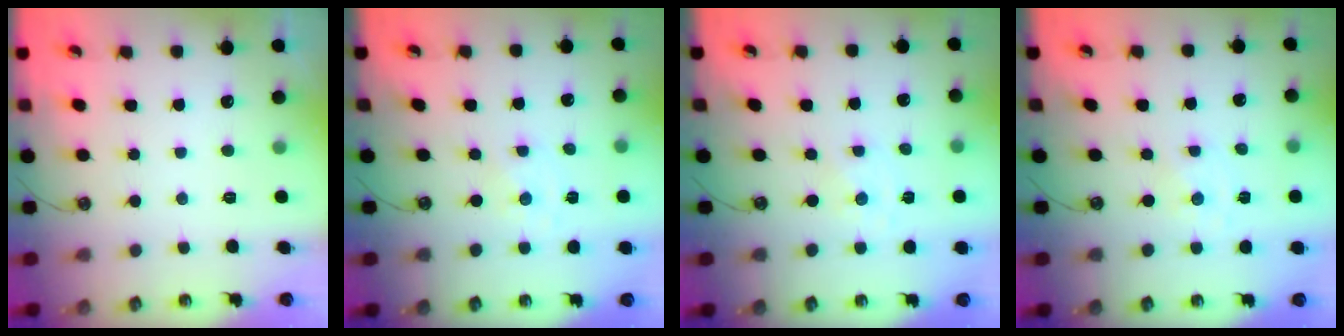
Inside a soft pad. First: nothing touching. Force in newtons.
{"total": 0.0}
{"total": 0.0}
{"total": 0.0}